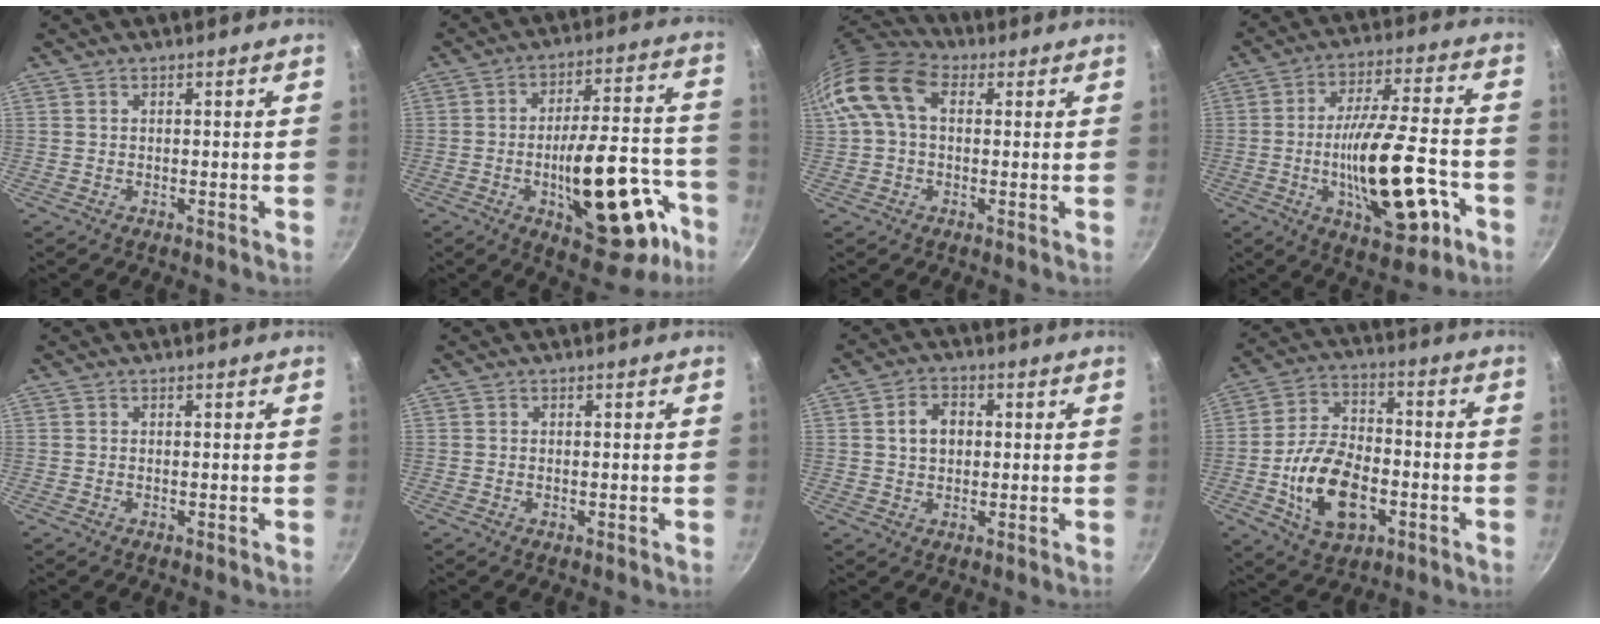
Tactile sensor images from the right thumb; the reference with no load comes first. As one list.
[{"total": 22.7, "force": [-9.2, 9.5, 18.4], "torque": [-0.208, 0.054, -0.120]}, {"total": 12.7, "force": [2.8, 8.4, 9.1], "torque": [-0.165, 0.024, 0.032]}, {"total": 19.9, "force": [-6.4, 7.2, 17.5], "torque": [-0.266, 0.033, -0.092]}, {"total": 0.0}, {"total": 0.6, "force": [-0.2, 0.4, 0.5], "torque": [-0.008, 0.002, -0.003]}, {"total": 5.5, "force": [0.7, 4.1, 3.6], "torque": [-0.042, 0.009, 0.007]}, {"total": 16.0, "force": [-4.6, 9.8, 11.8], "torque": [-0.195, 0.028, -0.078]}]